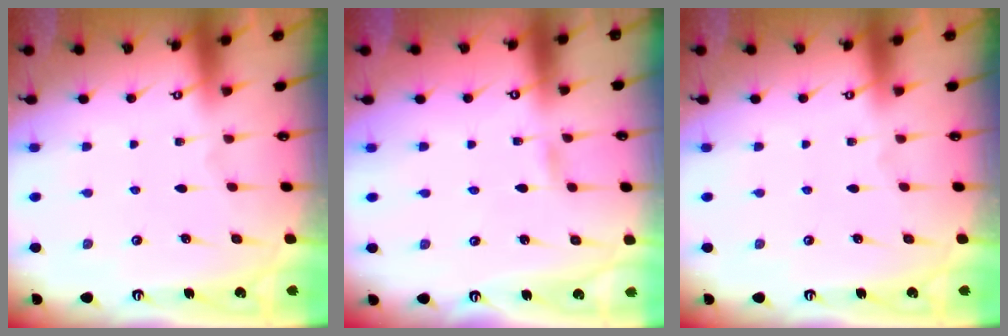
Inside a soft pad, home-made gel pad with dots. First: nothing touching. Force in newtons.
{"total": 1.7, "press": 1.7, "slide": 0.2}
{"total": 0.0}